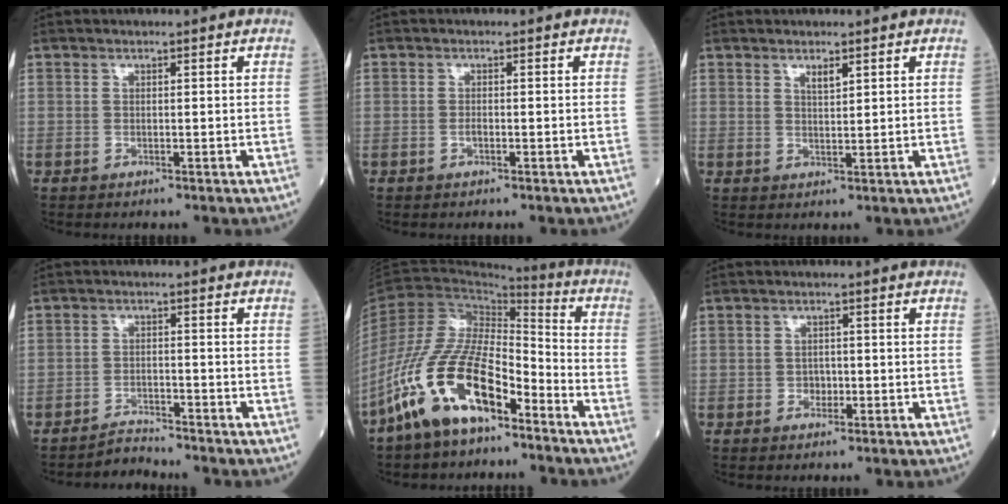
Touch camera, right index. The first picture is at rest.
{"total": 0.7, "force": [-0.3, 0.3, 0.5], "torque": [-0.009, 0.001, -0.006]}
{"total": 1.8, "force": [1.2, 0.4, 1.2], "torque": [-0.023, -0.002, 0.023]}
{"total": 2.7, "force": [-2.6, -0.3, -0.5], "torque": [0.008, -0.017, -0.042]}
{"total": 15.6, "force": [-9.6, 5.7, 10.9], "torque": [-0.232, 0.006, -0.183]}
{"total": 1.5, "force": [-0.5, 1.2, 0.7], "torque": [-0.002, 0.005, -0.006]}